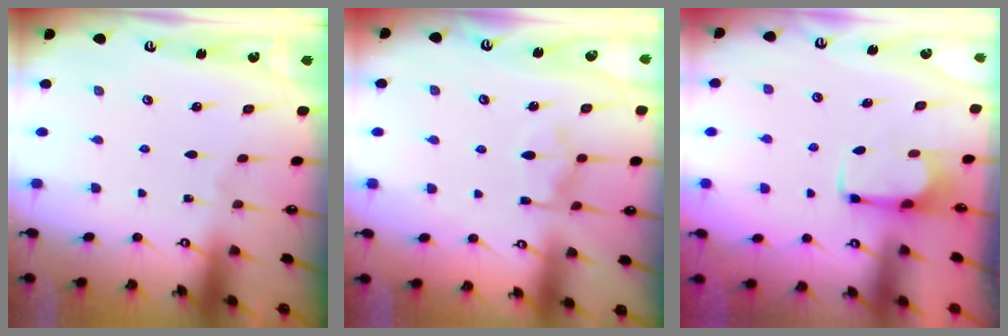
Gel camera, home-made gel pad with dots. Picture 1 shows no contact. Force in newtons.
{"total": 8.6, "press": 8.6, "slide": 0.7}
{"total": 2.5, "press": 2.3, "slide": 0.8}